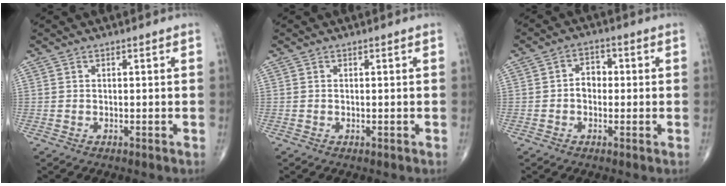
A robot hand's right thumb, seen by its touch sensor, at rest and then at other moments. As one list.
[{"total": 0.0}, {"total": 3.9, "force": [-0.3, 3.0, 2.5], "torque": [-0.022, 0.018, -0.014]}]